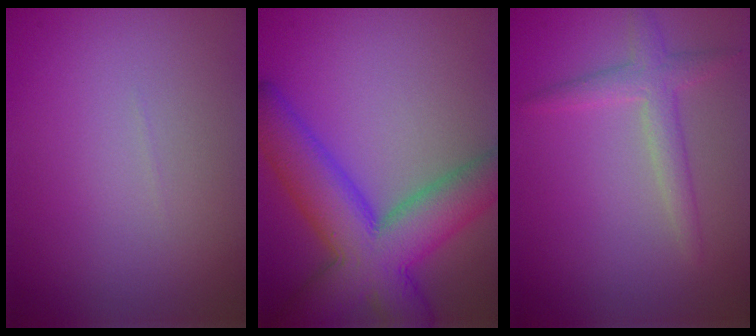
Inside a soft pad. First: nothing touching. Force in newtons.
{"total": 10.2, "press": 10.2, "slide": 0.6}
{"total": 2.4, "press": 2.4, "slide": 0.1}